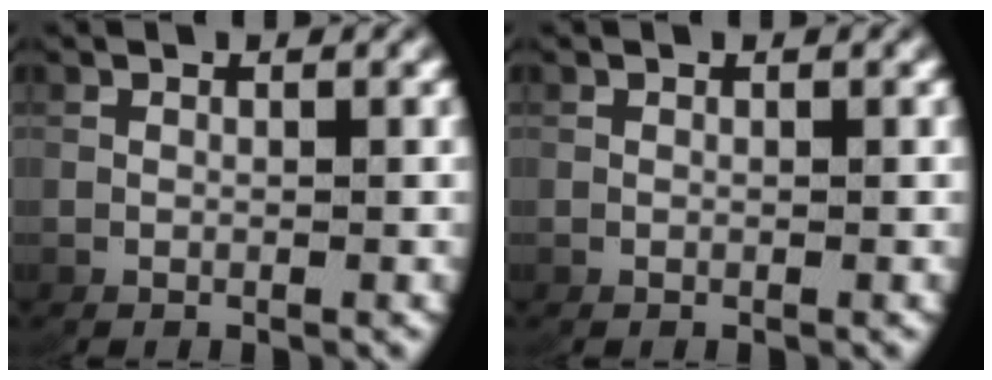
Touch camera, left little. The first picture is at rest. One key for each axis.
{"total": 0.0}